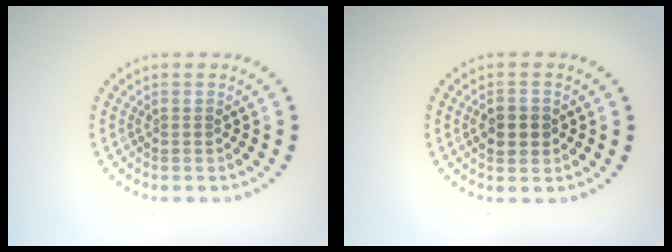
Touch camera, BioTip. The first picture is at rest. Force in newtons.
{"total": 2.4, "press": 2.4, "slide": 0.3}